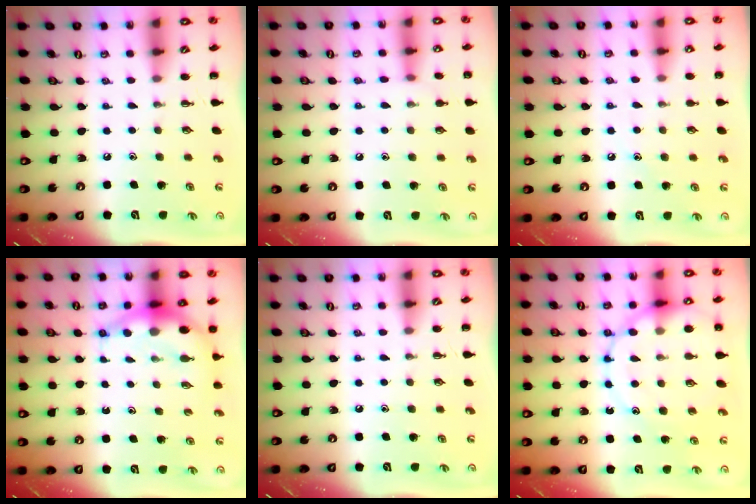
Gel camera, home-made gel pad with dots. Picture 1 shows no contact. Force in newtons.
{"total": 7.2, "press": 6.7, "slide": 2.7}
{"total": 7.8, "press": 7.5, "slide": 2.1}
{"total": 6.5, "press": 6.3, "slide": 1.5}
{"total": 0.0}
{"total": 17.0, "press": 16.8, "slide": 2.8}